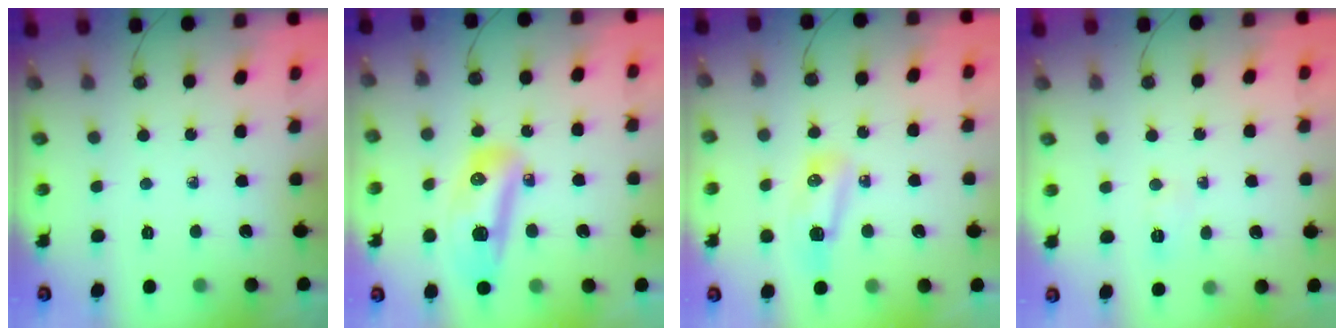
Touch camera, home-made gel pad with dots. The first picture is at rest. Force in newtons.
{"total": 14.1, "press": 13.6, "slide": 3.7}
{"total": 15.7, "press": 10.1, "slide": 12.1}
{"total": 3.1, "press": 2.8, "slide": 1.3}